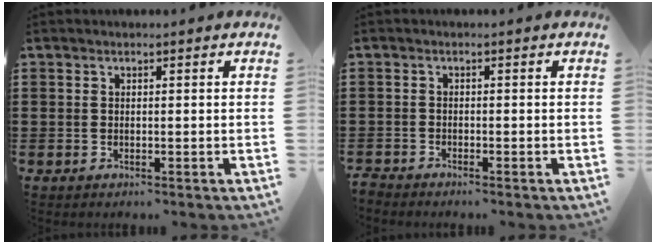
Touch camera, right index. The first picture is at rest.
{"total": 1.5, "force": [-1.5, 0.0, -0.2], "torque": [-0.001, 0.002, -0.034]}